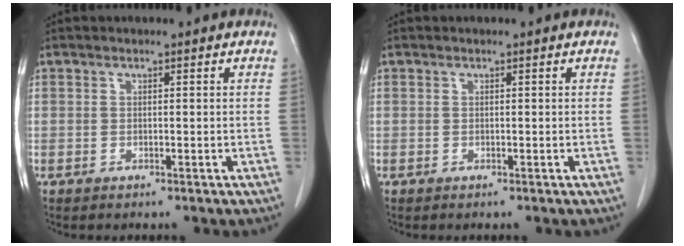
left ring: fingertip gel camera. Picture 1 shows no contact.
{"total": 0.0}